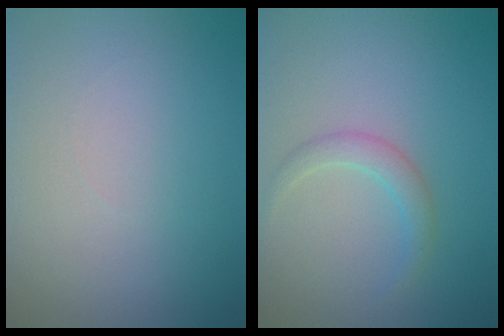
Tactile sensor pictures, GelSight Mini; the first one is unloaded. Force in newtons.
{"total": 1.7, "press": 1.7, "slide": 0.1}